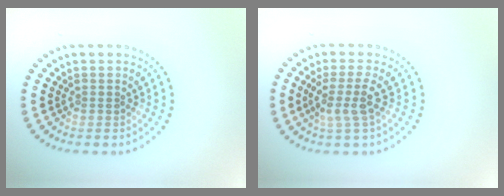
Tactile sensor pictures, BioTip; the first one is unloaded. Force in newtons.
{"total": 2.7, "press": 2.1, "slide": 1.7}